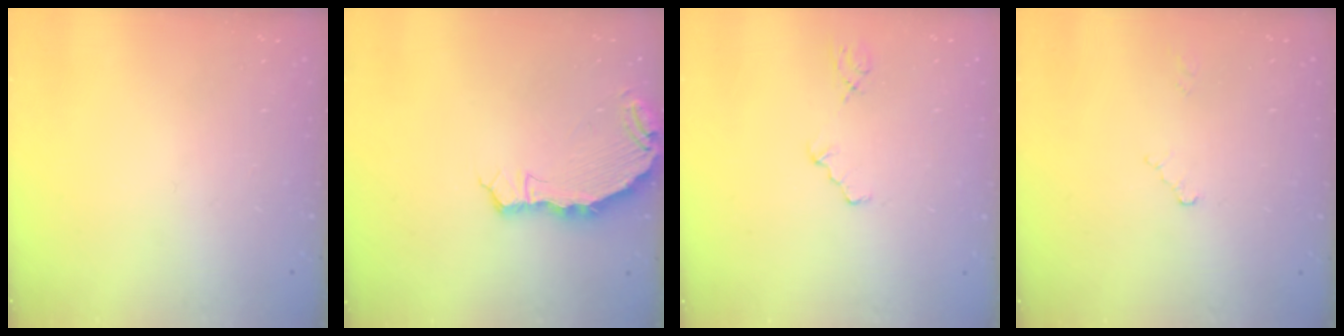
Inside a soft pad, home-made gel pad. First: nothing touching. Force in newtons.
{"total": 7.3, "press": 5.5, "slide": 4.8}
{"total": 1.2, "press": 1.2, "slide": 0.3}
{"total": 2.6, "press": 2.6, "slide": 0.3}